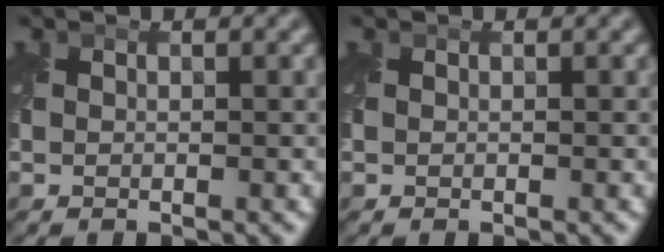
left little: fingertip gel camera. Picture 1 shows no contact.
{"total": 0.0}